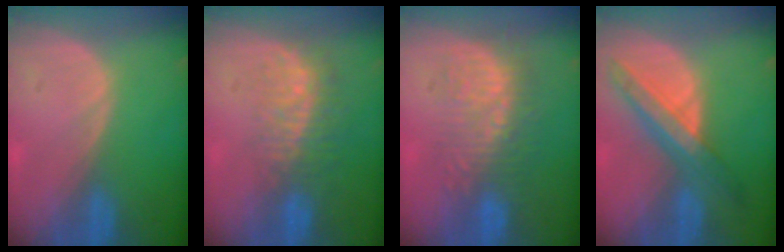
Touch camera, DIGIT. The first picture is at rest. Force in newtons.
{"total": 8.4, "press": 7.2, "slide": 4.3}
{"total": 9.1, "press": 8.6, "slide": 2.8}
{"total": 7.8, "press": 7.2, "slide": 3.0}